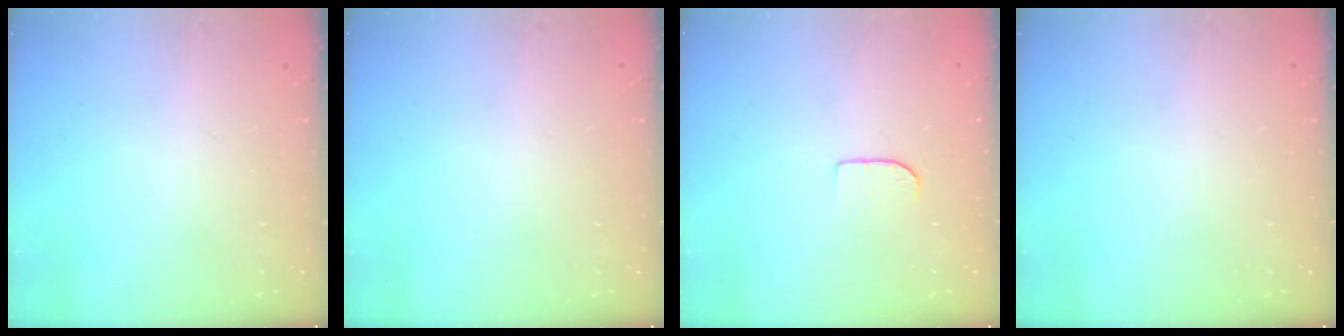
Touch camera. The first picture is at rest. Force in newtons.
{"total": 0.0}
{"total": 5.0, "press": 5.0, "slide": 0.5}
{"total": 0.0}